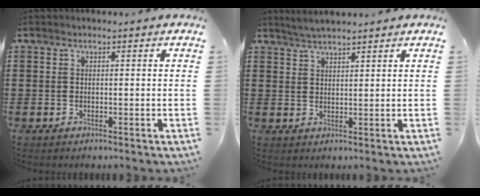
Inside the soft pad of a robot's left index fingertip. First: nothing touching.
{"total": 2.4, "force": [2.3, 0.0, 0.4], "torque": [-0.013, 0.001, 0.044]}